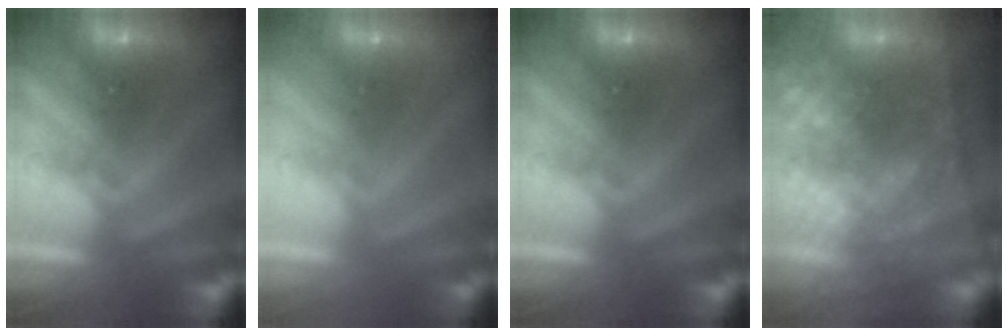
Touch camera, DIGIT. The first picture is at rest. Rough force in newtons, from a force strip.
{"total": 2.9}
{"total": 0.0}
{"total": 9.6}